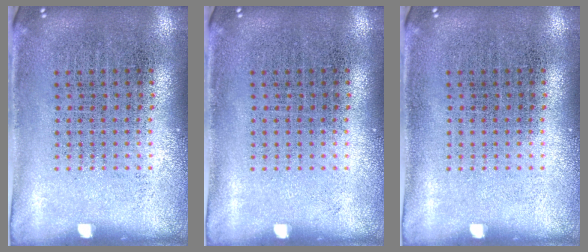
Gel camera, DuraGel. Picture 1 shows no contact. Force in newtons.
{"total": 0.0}
{"total": 0.0}